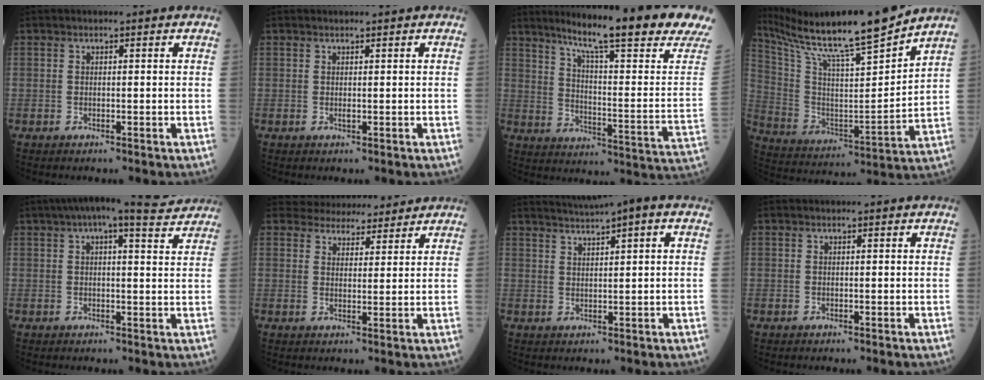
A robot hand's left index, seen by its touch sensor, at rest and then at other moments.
{"total": 1.1, "force": [0.8, 0.3, 0.8], "torque": [-0.016, 0.002, 0.013]}
{"total": 23.4, "force": [18.3, -0.8, 14.5], "torque": [-0.208, -0.066, 0.246]}
{"total": 20.7, "force": [18.3, -0.4, 9.7], "torque": [-0.186, -0.027, 0.309]}
{"total": 10.6, "force": [8.7, 1.8, 5.7], "torque": [-0.094, 0.031, 0.107]}
{"total": 7.9, "force": [7.5, 2.4, 0.8], "torque": [-0.004, 0.009, 0.099]}
{"total": 6.0, "force": [4.3, 0.0, 4.2], "torque": [-0.075, 0.027, 0.069]}
{"total": 0.0}